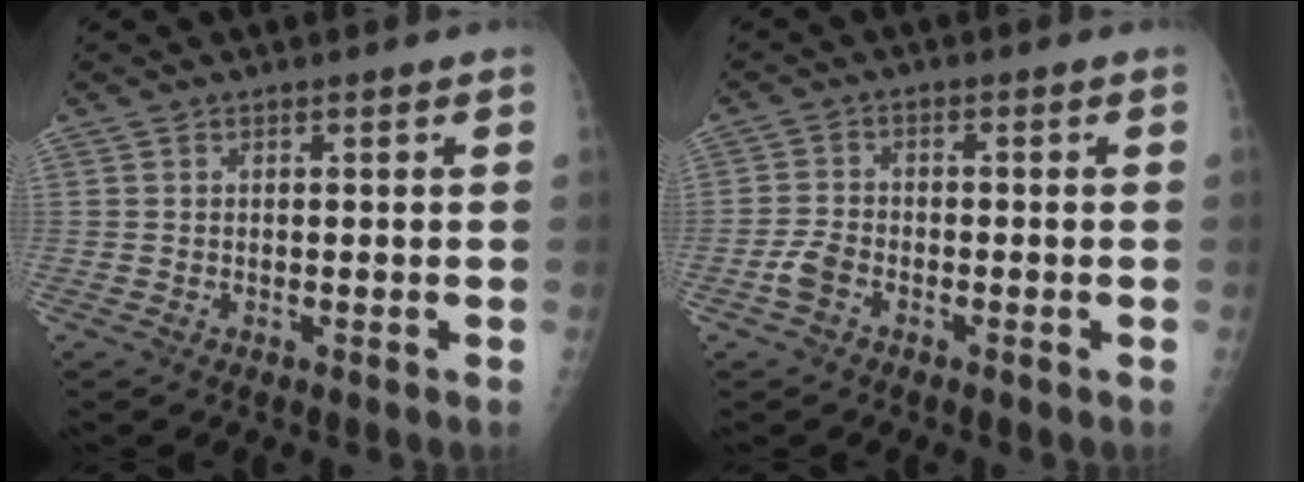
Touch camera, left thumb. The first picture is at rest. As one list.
[{"total": 3.5, "force": [-1.9, 2.1, 2.0], "torque": [-0.042, 0.010, -0.039]}]